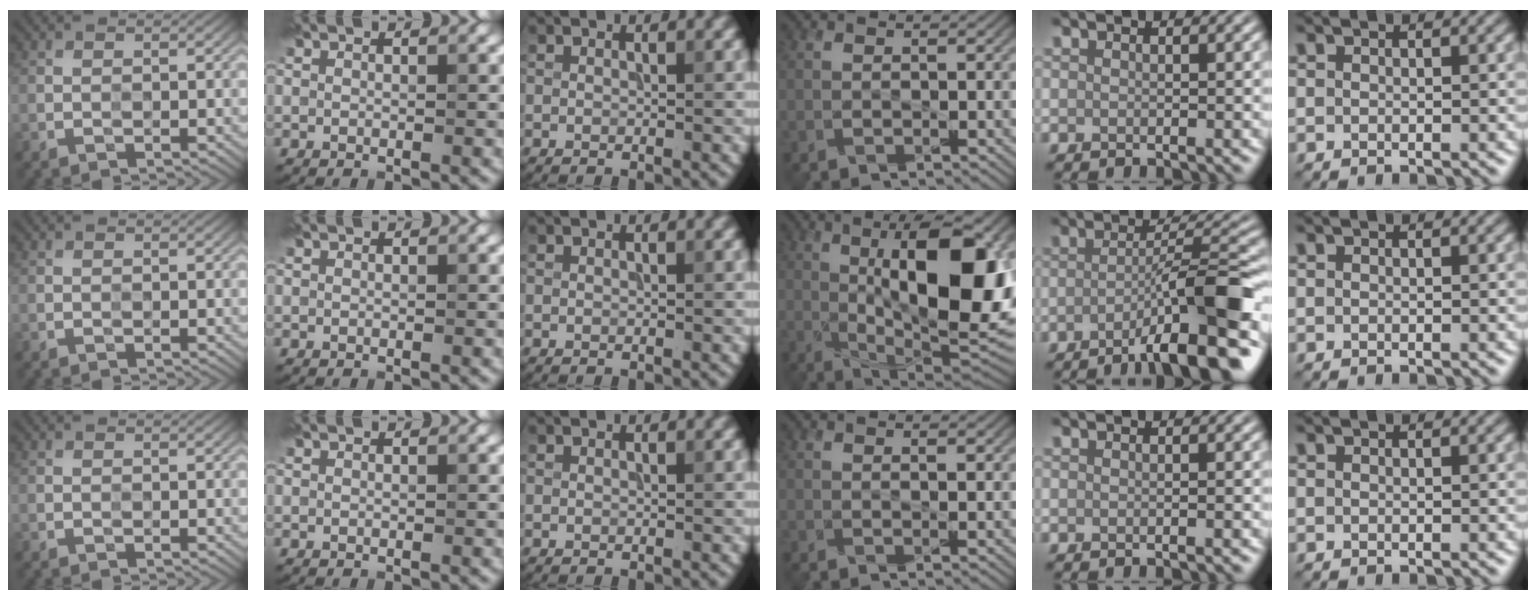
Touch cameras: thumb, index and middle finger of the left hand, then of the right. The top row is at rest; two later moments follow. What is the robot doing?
{"motion": "press", "object": "stopwatch"}